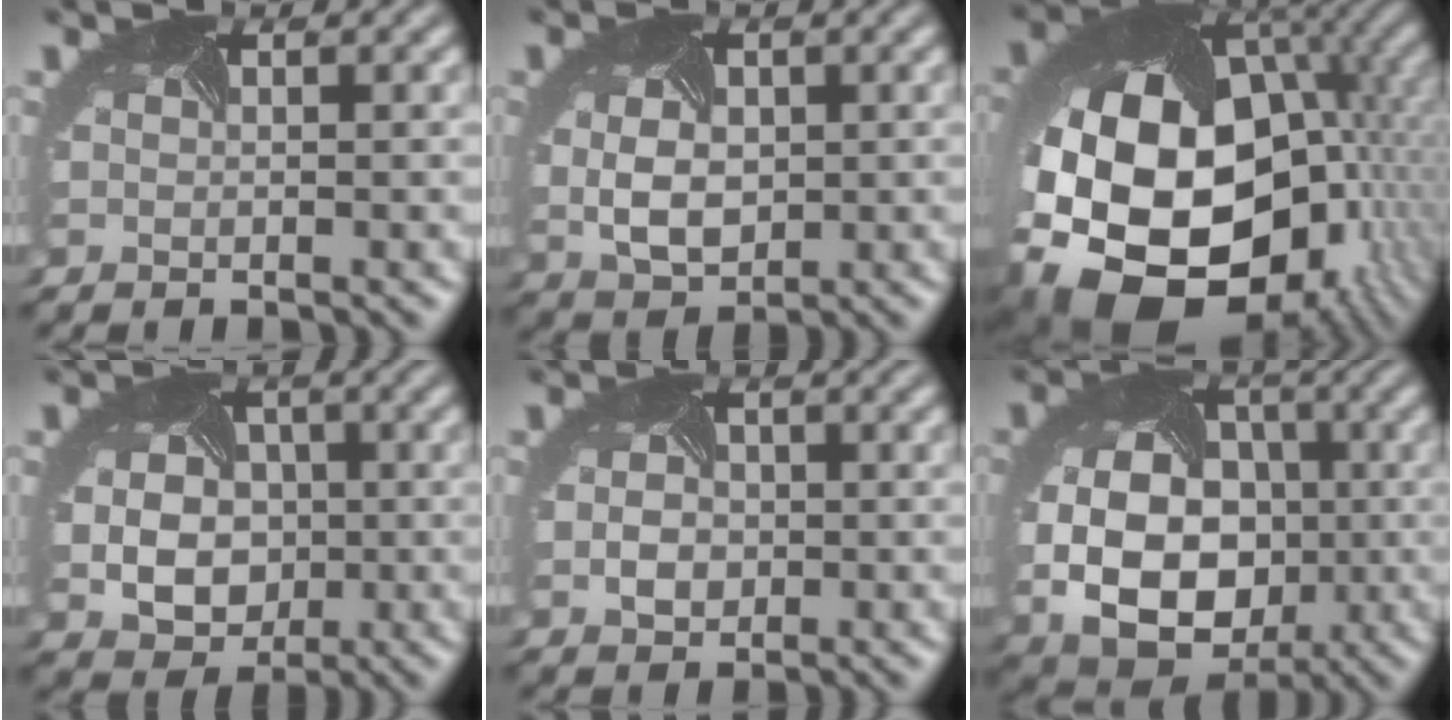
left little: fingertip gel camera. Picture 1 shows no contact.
{"total": 4.2, "force": [0.1, 3.0, 2.9], "torque": [-0.062, -0.008, 0.012]}
{"total": 22.5, "force": [-5.9, 16.5, 14.2], "torque": [-0.276, -0.046, -0.102]}
{"total": 8.2, "force": [-0.2, 6.7, 4.8], "torque": [-0.075, -0.001, -0.011]}
{"total": 2.5, "force": [-0.3, 2.1, 1.4], "torque": [-0.026, -0.004, -0.007]}
{"total": 13.2, "force": [-1.3, 10.2, 8.3], "torque": [-0.138, -0.031, -0.020]}